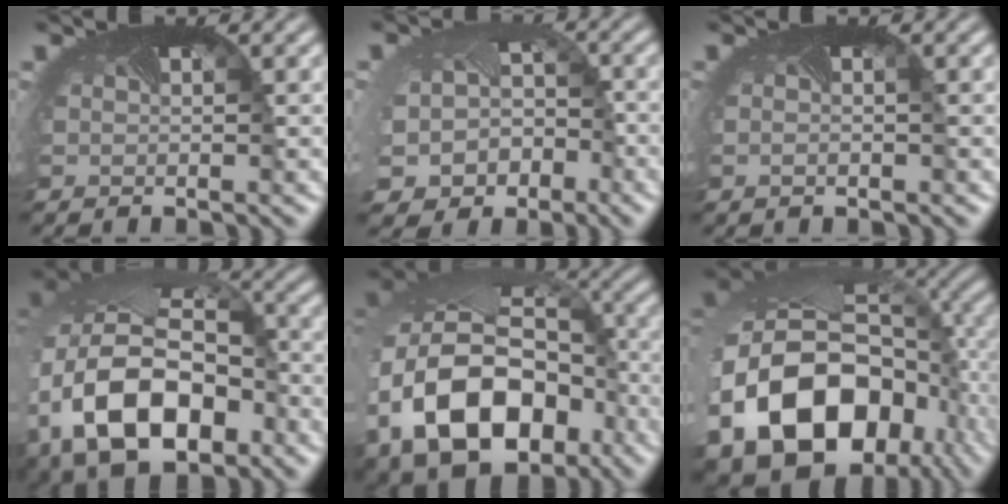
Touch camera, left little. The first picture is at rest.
{"total": 7.0, "force": [-3.4, 5.7, 2.2], "torque": [-0.043, -0.030, -0.048]}
{"total": 0.9, "force": [-0.3, 0.2, 0.8], "torque": [-0.014, -0.003, -0.003]}
{"total": 14.3, "force": [-4.4, 9.8, 9.4], "torque": [-0.217, -0.026, -0.073]}
{"total": 16.5, "force": [-5.1, 12.0, 10.1], "torque": [-0.238, -0.036, -0.075]}
{"total": 18.5, "force": [-5.5, 13.6, 11.3], "torque": [-0.275, -0.058, -0.071]}